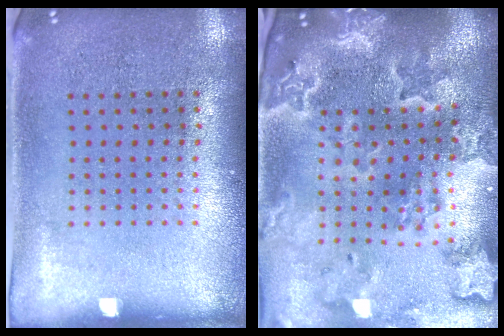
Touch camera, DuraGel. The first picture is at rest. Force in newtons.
{"total": 3.5, "press": 3.1, "slide": 1.6}